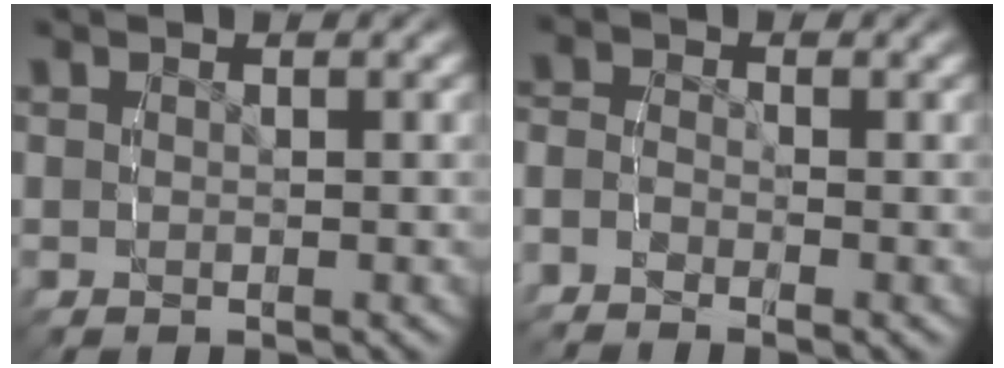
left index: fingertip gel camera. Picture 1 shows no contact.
{"total": 2.4, "force": [-1.9, 1.3, 0.5], "torque": [-0.025, -0.014, -0.040]}